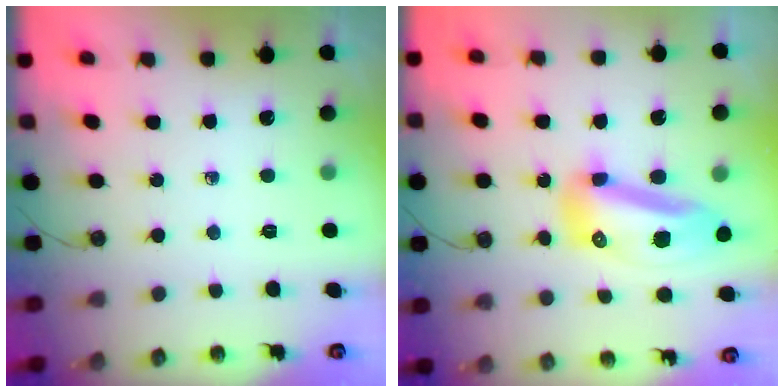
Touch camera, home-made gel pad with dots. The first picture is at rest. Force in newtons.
{"total": 13.3, "press": 13.2, "slide": 1.5}